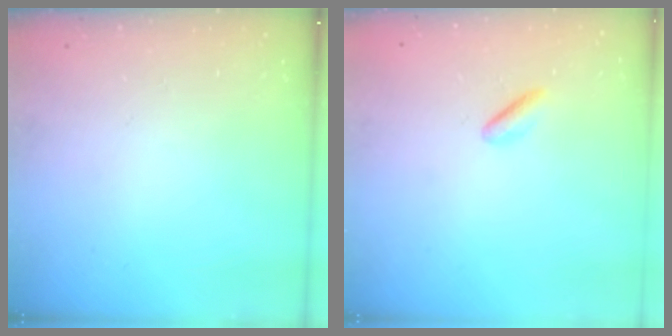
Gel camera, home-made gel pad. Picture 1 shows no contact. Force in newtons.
{"total": 1.5, "press": 1.1, "slide": 0.9}